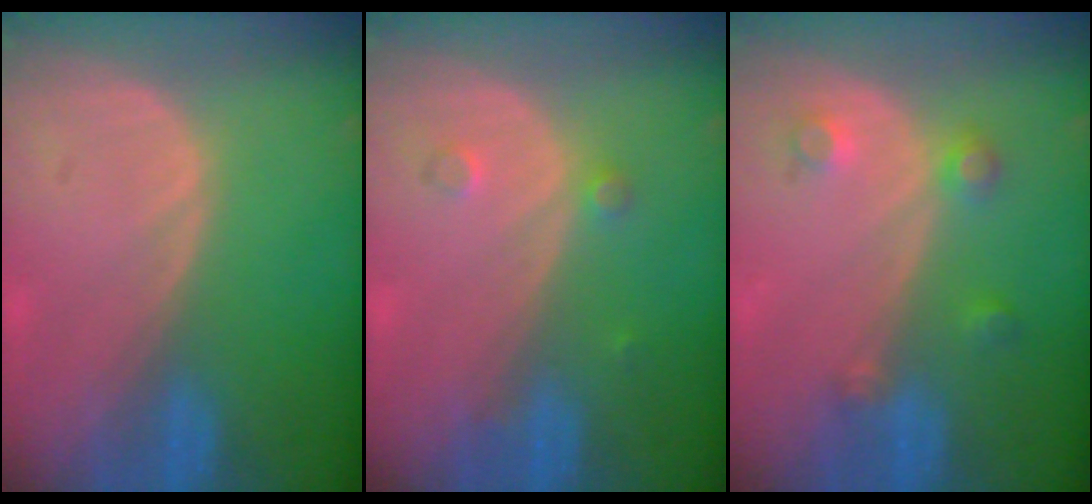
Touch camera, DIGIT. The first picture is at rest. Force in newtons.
{"total": 1.7, "press": 1.7, "slide": 0.3}
{"total": 3.5, "press": 3.1, "slide": 1.6}